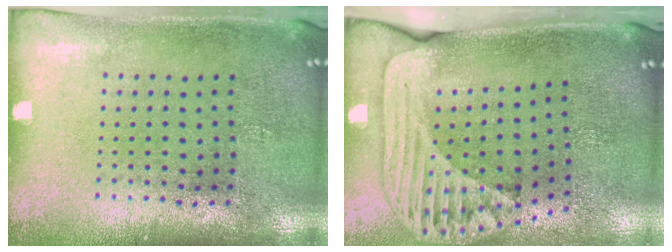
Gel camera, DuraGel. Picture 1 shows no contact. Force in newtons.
{"total": 2.4, "press": 1.7, "slide": 1.7}